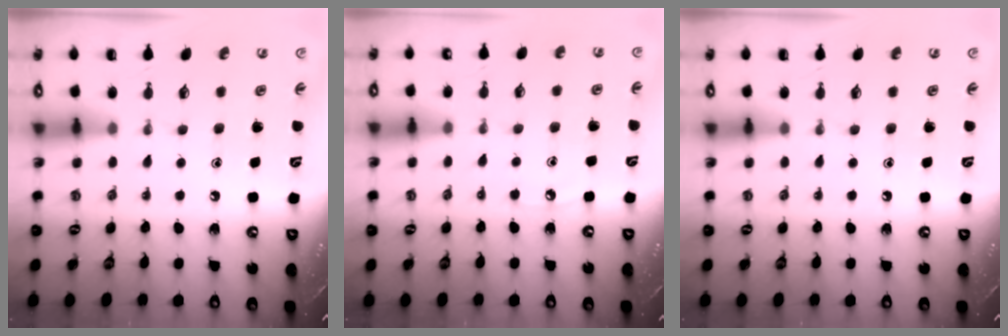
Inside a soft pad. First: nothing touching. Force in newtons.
{"total": 3.6, "press": 3.6, "slide": 0.5}
{"total": 0.0}